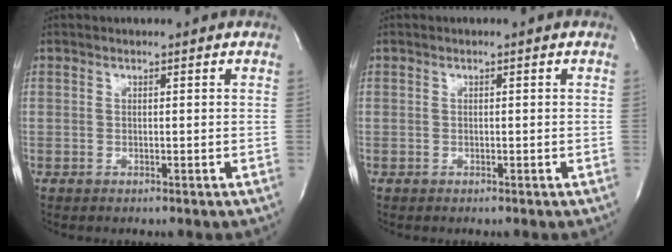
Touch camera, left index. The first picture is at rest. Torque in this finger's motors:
{"motor_torque": [0.00, 0.00, 0.00, 0.00]}